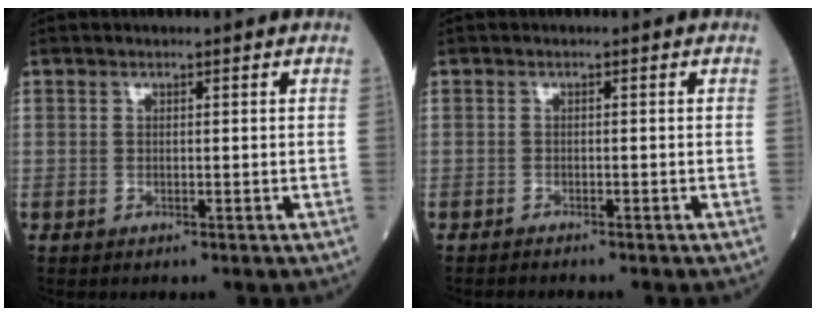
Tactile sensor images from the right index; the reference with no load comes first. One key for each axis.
{"total": 1.4, "fx": -1.4, "fy": -0.1, "fz": 0.3, "tx": -0.008, "ty": -0.003, "tz": -0.020}